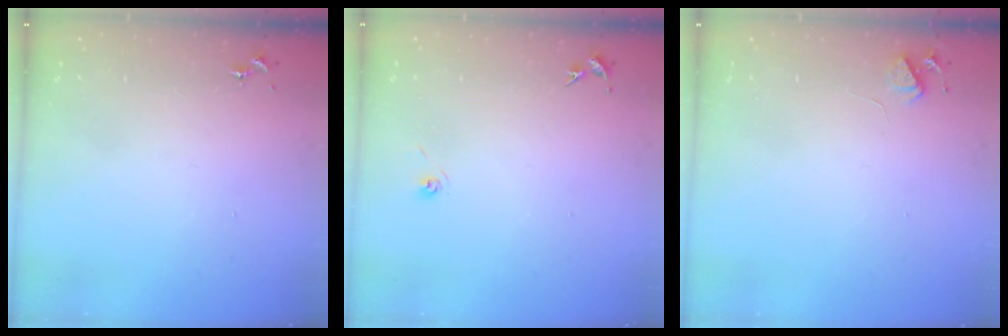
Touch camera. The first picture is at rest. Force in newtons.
{"total": 3.3, "press": 2.8, "slide": 1.7}
{"total": 4.9, "press": 4.9, "slide": 0.7}